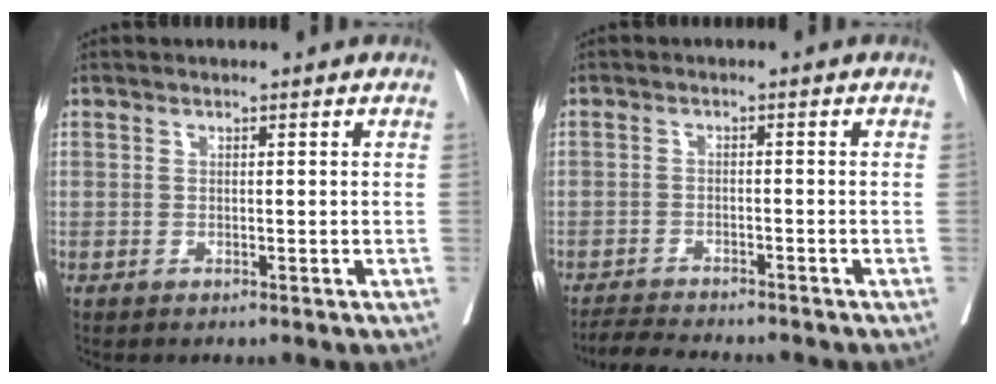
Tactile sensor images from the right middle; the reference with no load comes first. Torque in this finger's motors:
{"motor_torque": [-0.02, -0.04, 0.03, 0.00]}